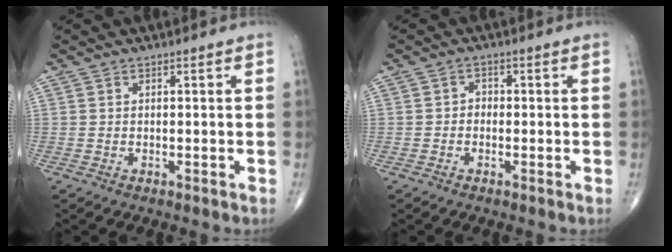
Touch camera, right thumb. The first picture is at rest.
{"total": 1.4, "force": [-0.4, 1.1, 0.7], "torque": [0.000, 0.005, -0.013]}